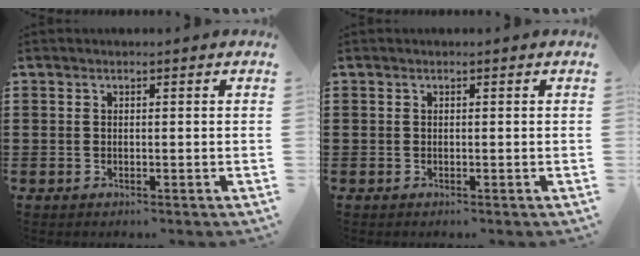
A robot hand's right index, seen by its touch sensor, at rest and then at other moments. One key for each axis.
{"total": 0.0}